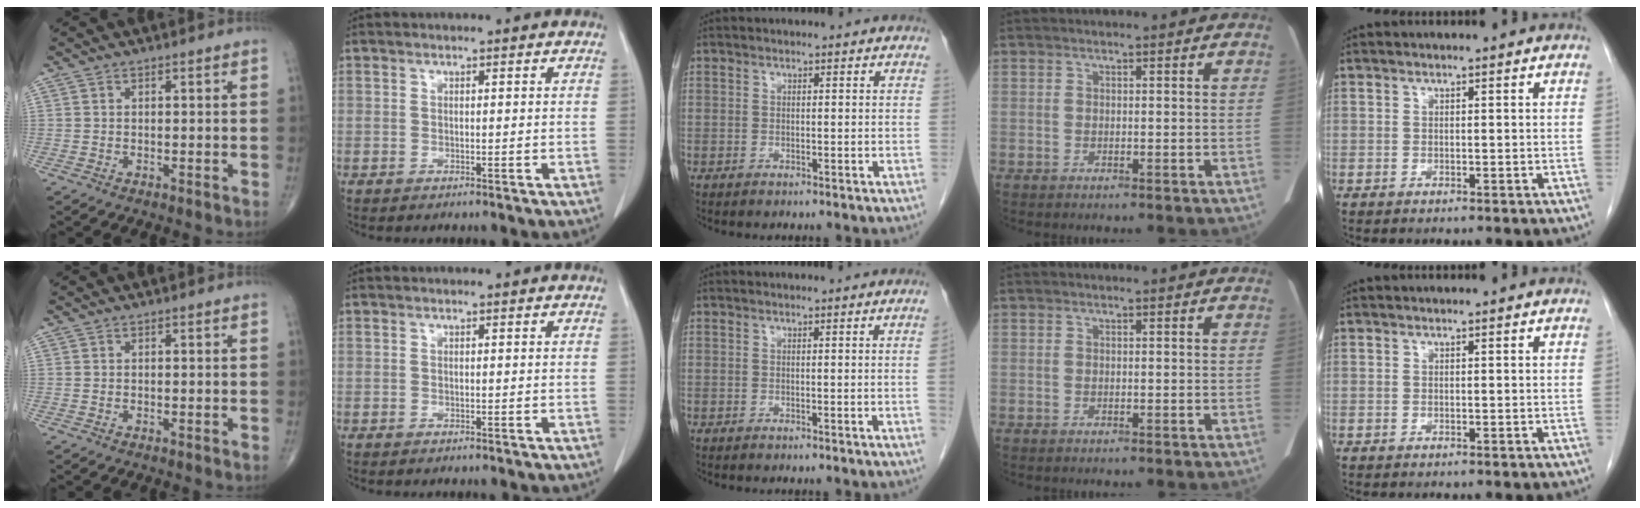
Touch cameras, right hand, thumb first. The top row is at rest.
{"middle": {"total": 1.0, "force": [-0.2, -0.4, 0.9], "torque": [-0.004, 0.002, -0.003]}}